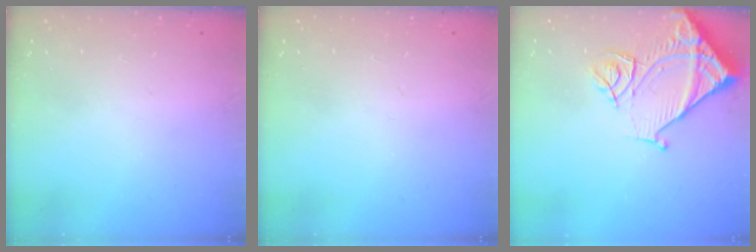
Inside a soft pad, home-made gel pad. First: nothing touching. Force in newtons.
{"total": 0.0}
{"total": 12.4, "press": 12.3, "slide": 1.6}